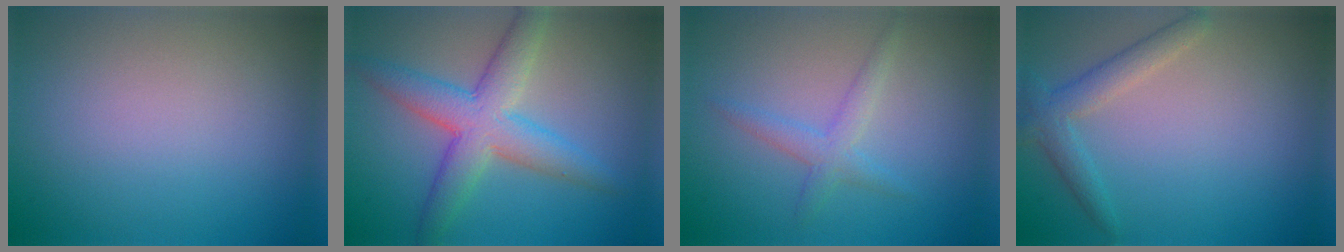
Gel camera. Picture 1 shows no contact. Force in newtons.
{"total": 5.9, "press": 5.9, "slide": 0.0}
{"total": 2.1, "press": 2.1, "slide": 0.3}
{"total": 2.6, "press": 2.6, "slide": 0.1}